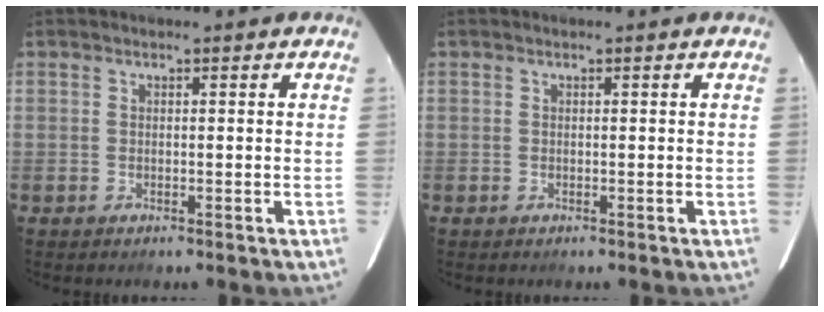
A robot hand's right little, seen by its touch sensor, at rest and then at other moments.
{"total": 0.0}